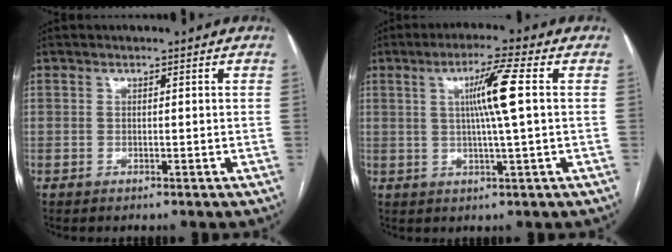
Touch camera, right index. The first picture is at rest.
{"total": 7.5, "force": [1.3, -1.0, 7.3], "torque": [-0.129, 0.002, 0.025]}